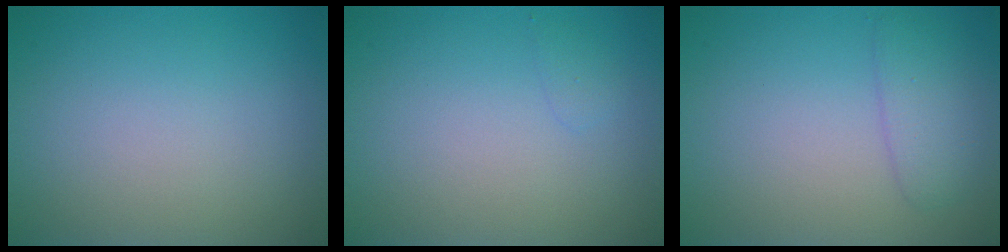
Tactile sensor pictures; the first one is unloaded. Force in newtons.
{"total": 0.6, "press": 0.6, "slide": 0.1}
{"total": 2.3, "press": 2.3, "slide": 0.1}